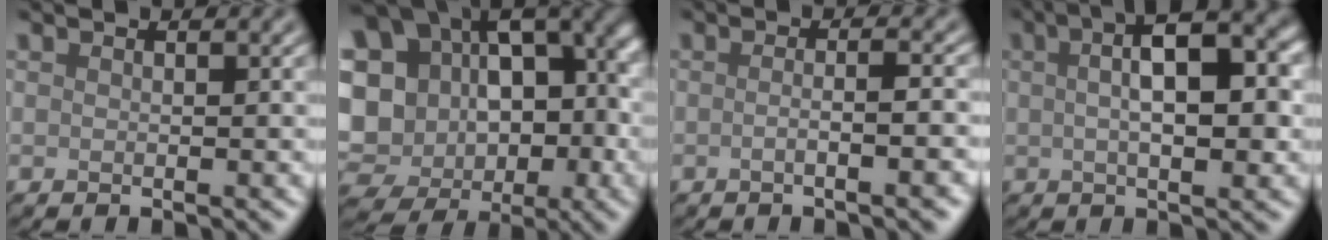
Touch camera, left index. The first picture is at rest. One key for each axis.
{"total": 20.2, "fx": 0.6, "fy": 16.5, "fz": 11.7, "tx": -0.203, "ty": 0.039, "tz": 0.011}
{"total": 4.1, "fx": -0.6, "fy": 1.5, "fz": 3.7, "tx": -0.021, "ty": 0.005, "tz": -0.022}
{"total": 8.1, "fx": 1.7, "fy": 2.7, "fz": 7.5, "tx": -0.108, "ty": 0.019, "tz": 0.018}